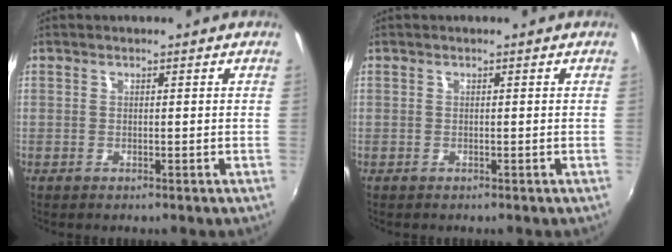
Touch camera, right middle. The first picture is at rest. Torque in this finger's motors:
{"motor_torque": [-0.87, 0.06, -0.01, -0.01]}